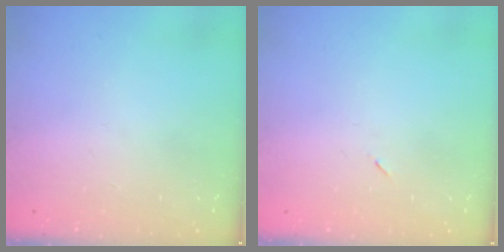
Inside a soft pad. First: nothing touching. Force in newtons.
{"total": 2.6, "press": 2.3, "slide": 1.2}